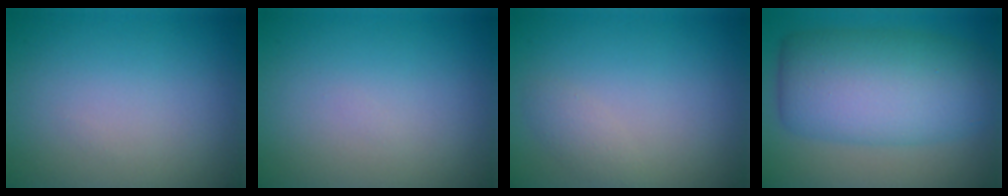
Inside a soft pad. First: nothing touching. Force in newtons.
{"total": 0.0}
{"total": 1.1, "press": 1.1, "slide": 0.1}
{"total": 9.8, "press": 9.8, "slide": 0.1}